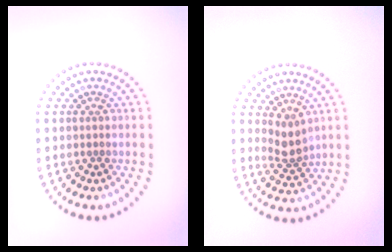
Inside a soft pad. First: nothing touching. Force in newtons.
{"total": 2.4, "press": 1.8, "slide": 1.6}